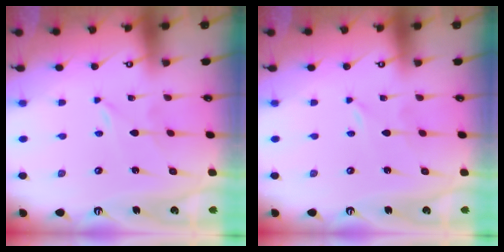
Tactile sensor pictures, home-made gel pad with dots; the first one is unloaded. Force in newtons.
{"total": 0.0}